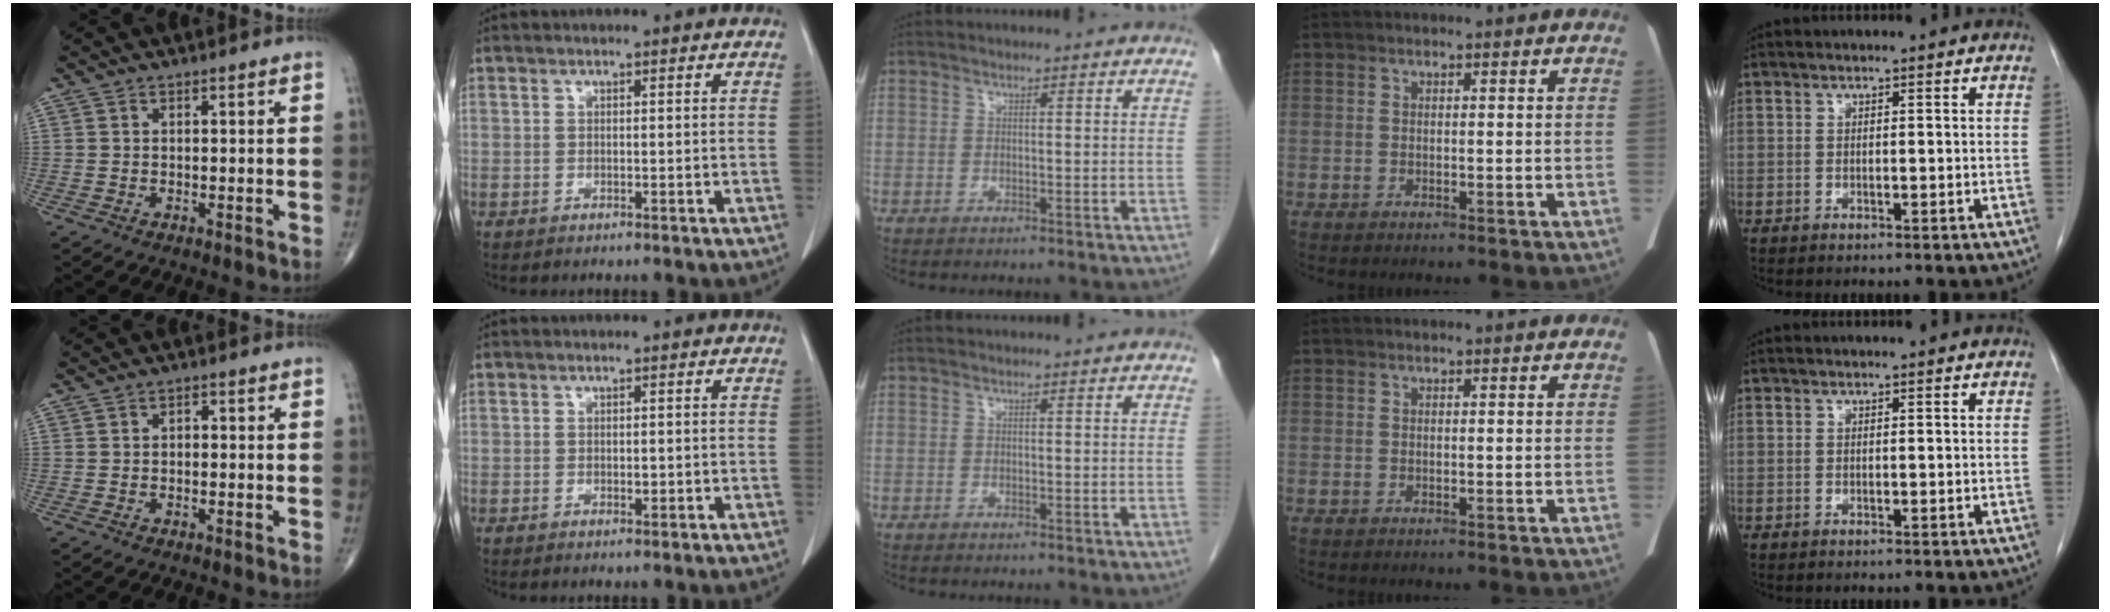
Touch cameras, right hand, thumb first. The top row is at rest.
{"thumb": {"total": 1.2, "force": [-0.1, 0.8, 0.9], "torque": [-0.006, 0.005, -0.006]}, "index": {"total": 1.1, "force": [-0.2, 0.5, 0.9], "torque": [-0.016, -0.001, 0.000]}}